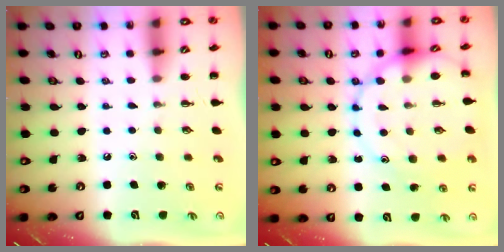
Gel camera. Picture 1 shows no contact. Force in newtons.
{"total": 13.2, "press": 13.2, "slide": 0.8}